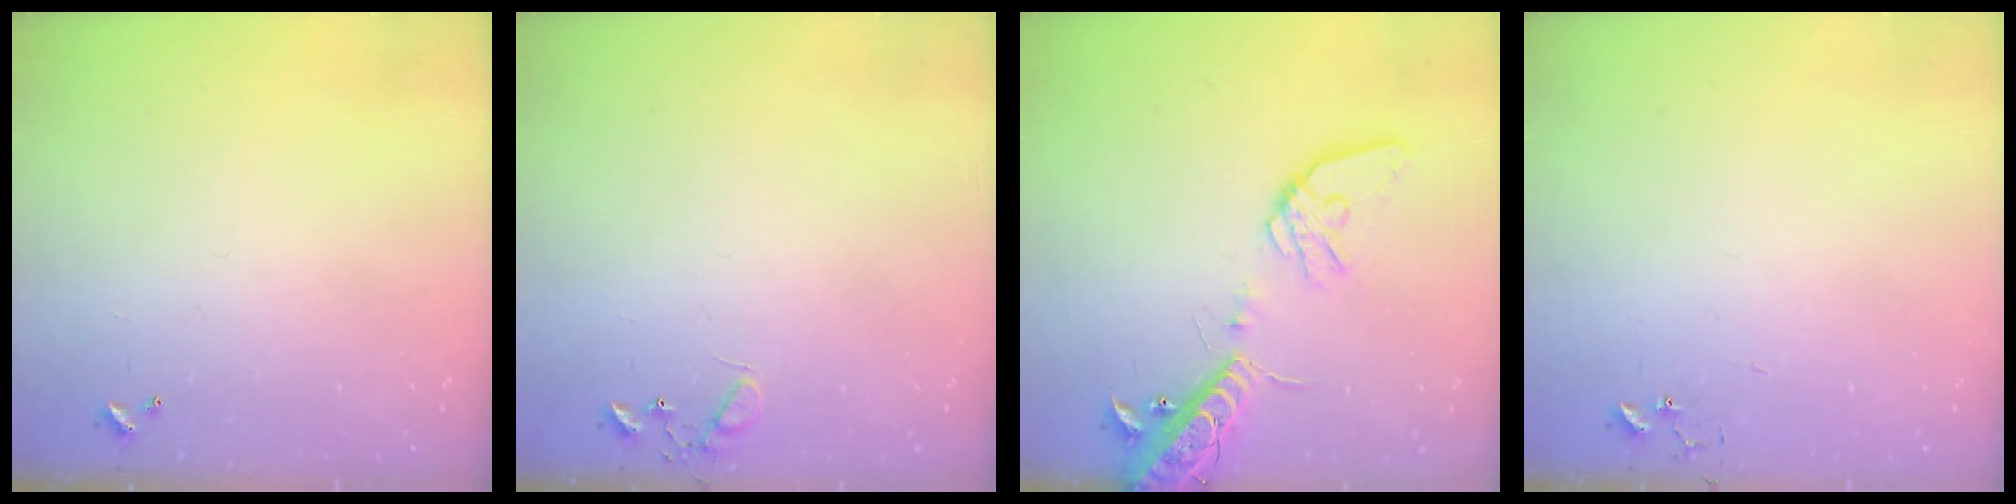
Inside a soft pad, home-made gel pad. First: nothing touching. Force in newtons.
{"total": 6.1, "press": 6.1, "slide": 0.5}
{"total": 18.9, "press": 18.6, "slide": 3.4}
{"total": 3.1, "press": 3.1, "slide": 0.3}